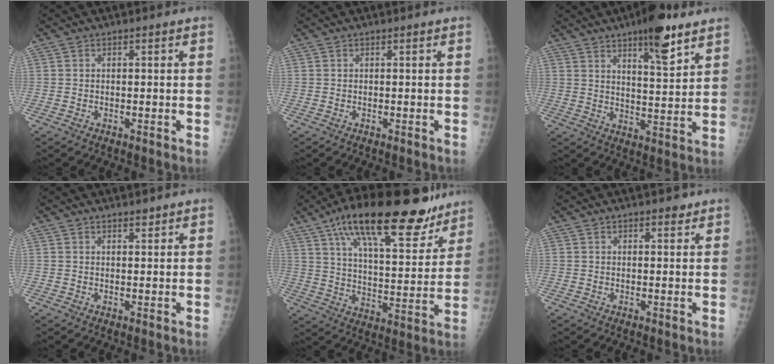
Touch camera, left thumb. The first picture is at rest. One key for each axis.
{"total": 0.0}
{"total": 10.7, "fx": 7.0, "fy": 2.8, "fz": 7.6, "tx": -0.100, "ty": -0.043, "tz": 0.105}
{"total": 1.2, "fx": 1.1, "fy": 0.3, "fz": 0.4, "tx": -0.003, "ty": -0.008, "tz": 0.016}
{"total": 24.5, "fx": 16.7, "fy": 8.4, "fz": 15.9, "tx": -0.212, "ty": -0.050, "tz": 0.262}
{"total": 1.8, "fx": 1.3, "fy": 0.8, "fz": 0.9, "tx": -0.003, "ty": -0.006, "tz": 0.015}